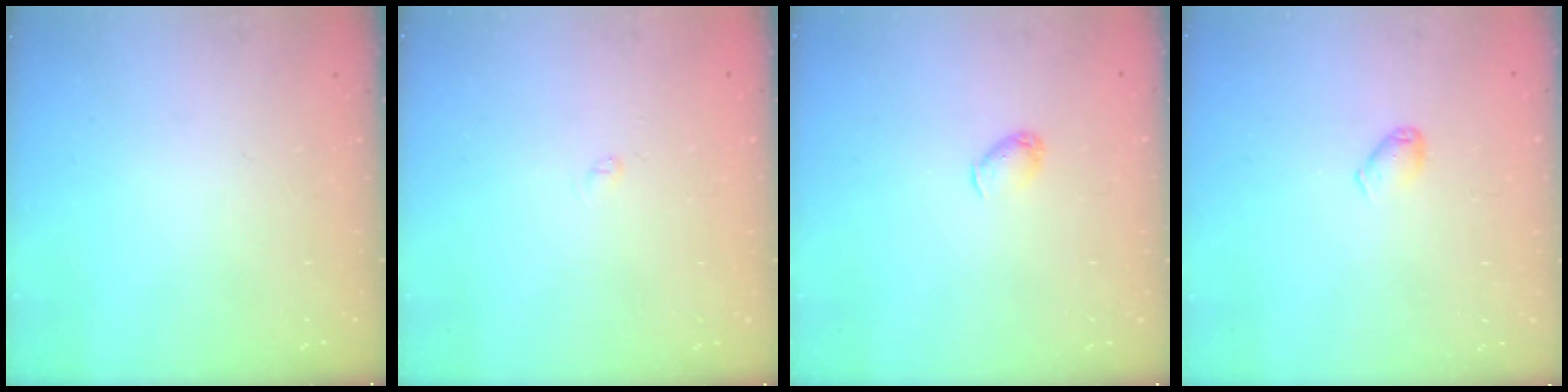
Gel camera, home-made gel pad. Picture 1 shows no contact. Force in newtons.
{"total": 2.2, "press": 2.2, "slide": 0.2}
{"total": 3.7, "press": 3.7, "slide": 0.7}
{"total": 3.7, "press": 3.7, "slide": 0.6}